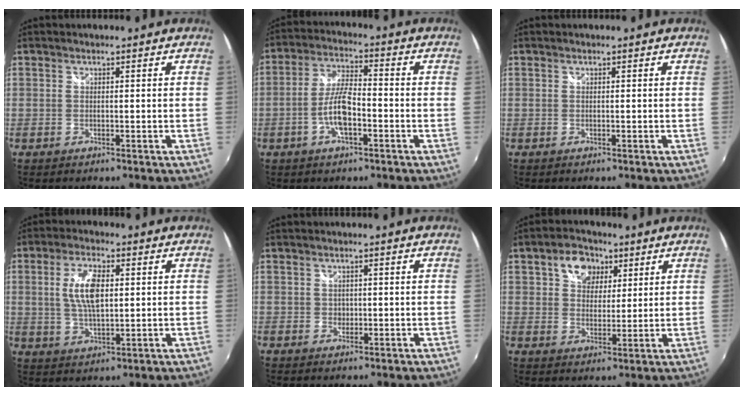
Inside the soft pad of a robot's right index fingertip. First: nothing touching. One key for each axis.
{"total": 7.7, "fx": -2.9, "fy": 2.2, "fz": 6.7, "tx": -0.141, "ty": 0.007, "tz": -0.055}
{"total": 0.0}
{"total": 8.5, "fx": 1.4, "fy": 3.7, "fz": 7.6, "tx": -0.149, "ty": 0.006, "tz": 0.029}
{"total": 1.5, "fx": -0.2, "fy": 1.4, "fz": 0.4, "tx": -0.004, "ty": -0.001, "tz": -0.003}
{"total": 8.2, "fx": 3.7, "fy": 6.1, "fz": 4.0, "tx": -0.071, "ty": 0.021, "tz": 0.061}